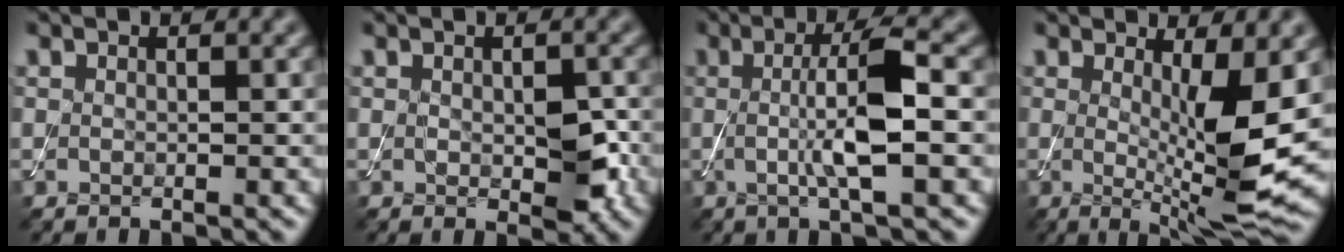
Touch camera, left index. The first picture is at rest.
{"total": 3.6, "force": [-0.3, 2.0, 2.9], "torque": [-0.046, -0.009, 0.002]}
{"total": 5.8, "force": [0.0, 1.0, 5.7], "torque": [-0.107, 0.001, -0.001]}
{"total": 7.6, "force": [0.4, 1.7, 7.4], "torque": [-0.104, -0.023, 0.012]}